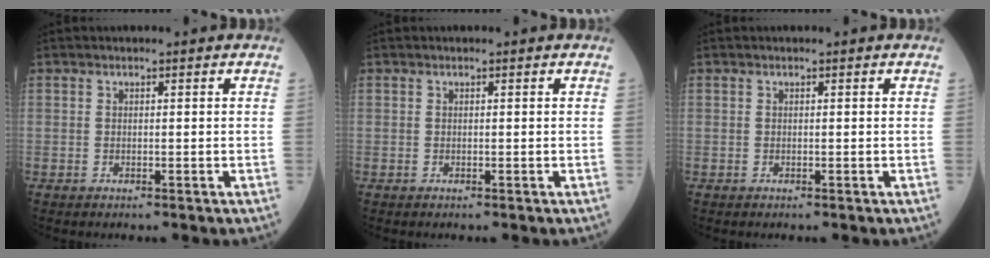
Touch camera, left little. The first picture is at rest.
{"total": 0.0}
{"total": 0.0}